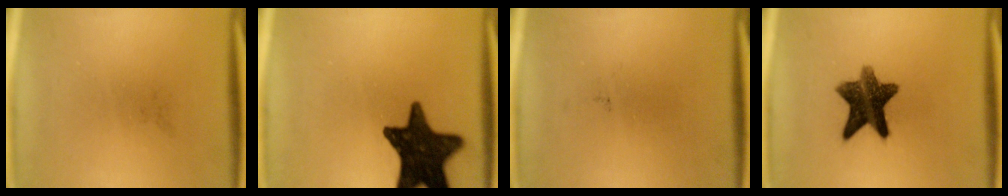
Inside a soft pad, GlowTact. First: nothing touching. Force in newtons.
{"total": 16.0}
{"total": 0.0}
{"total": 11.1}